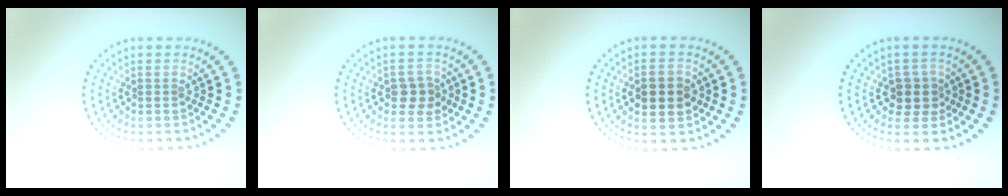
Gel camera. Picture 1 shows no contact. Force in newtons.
{"total": 2.3, "press": 2.3, "slide": 0.5}
{"total": 3.8, "press": 3.8, "slide": 0.2}
{"total": 2.2, "press": 1.9, "slide": 1.1}